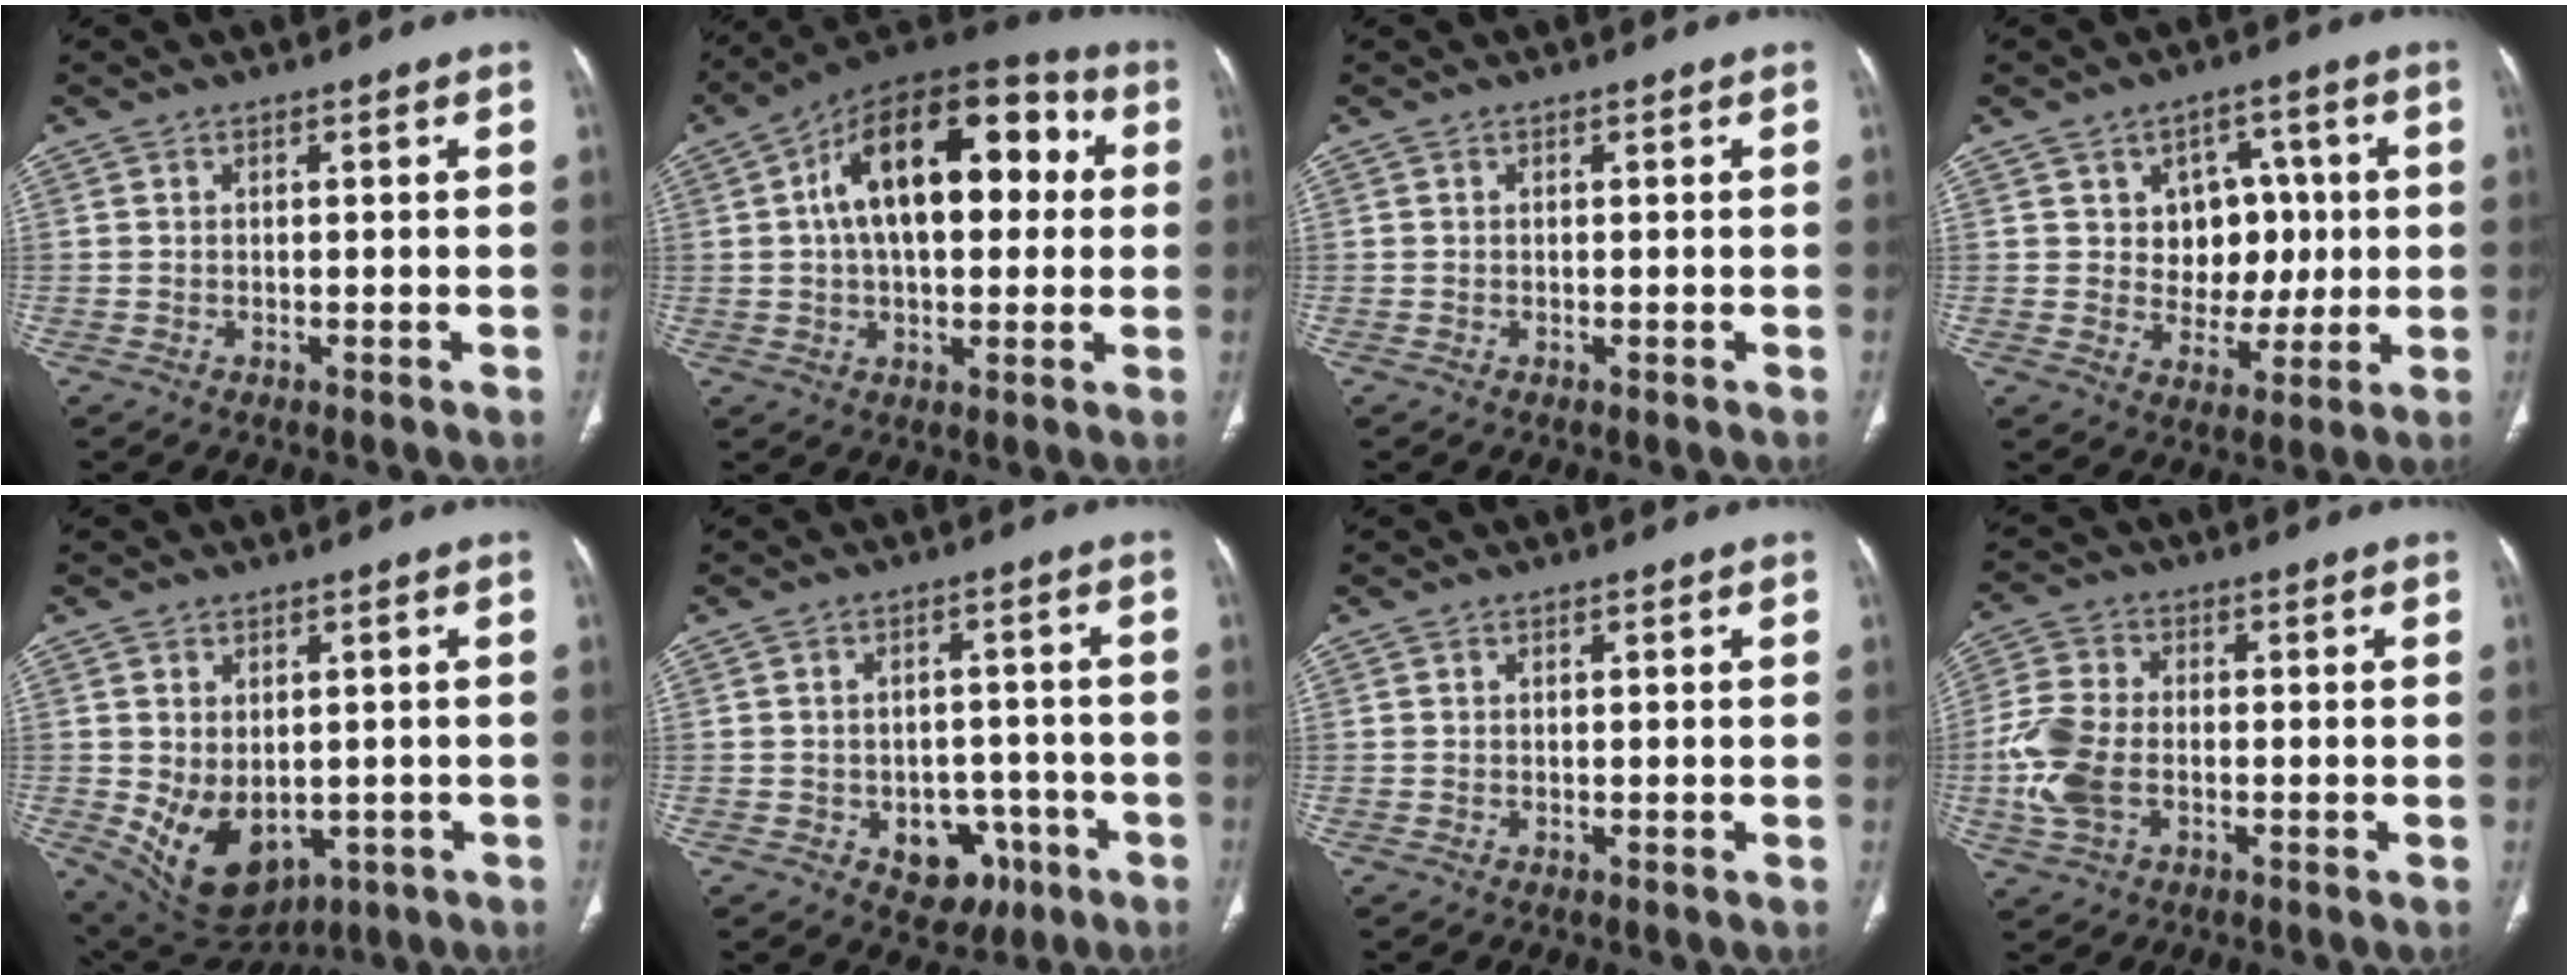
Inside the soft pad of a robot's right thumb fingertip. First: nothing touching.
{"total": 22.0, "force": [4.0, 11.8, 18.1], "torque": [-0.253, 0.034, 0.051]}
{"total": 0.0}
{"total": 9.9, "force": [1.8, 7.8, 5.9], "torque": [-0.029, -0.001, 0.033]}
{"total": 11.7, "force": [-2.1, 8.1, 8.2], "torque": [-0.121, -0.006, 0.000]}
{"total": 8.4, "force": [-3.6, 6.2, 4.4], "torque": [-0.024, 0.030, -0.037]}
{"total": 0.0}
{"total": 9.2, "force": [-1.8, 5.8, 6.9], "torque": [-0.164, 0.008, -0.039]}